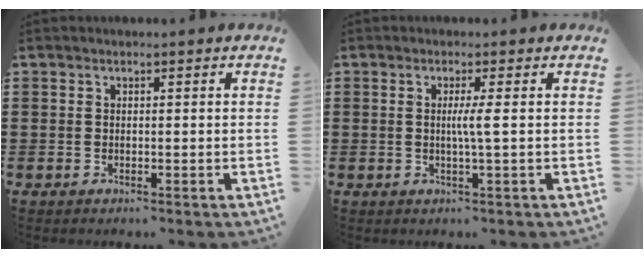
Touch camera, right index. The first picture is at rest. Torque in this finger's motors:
{"motor_torque": [0.51, 0.00, 0.05, 0.07]}